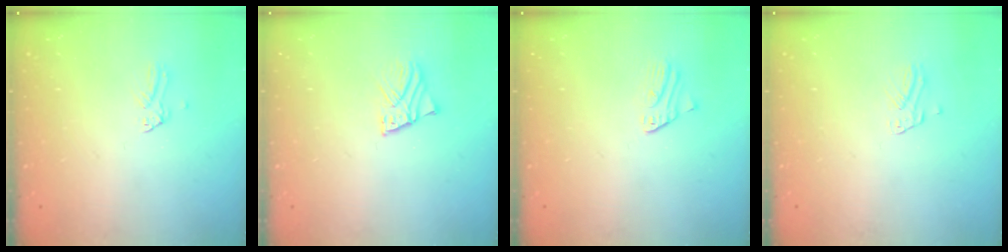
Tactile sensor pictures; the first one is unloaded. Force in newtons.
{"total": 2.4, "press": 2.4, "slide": 0.2}
{"total": 1.5, "press": 1.5, "slide": 0.1}
{"total": 2.6, "press": 2.6, "slide": 0.2}